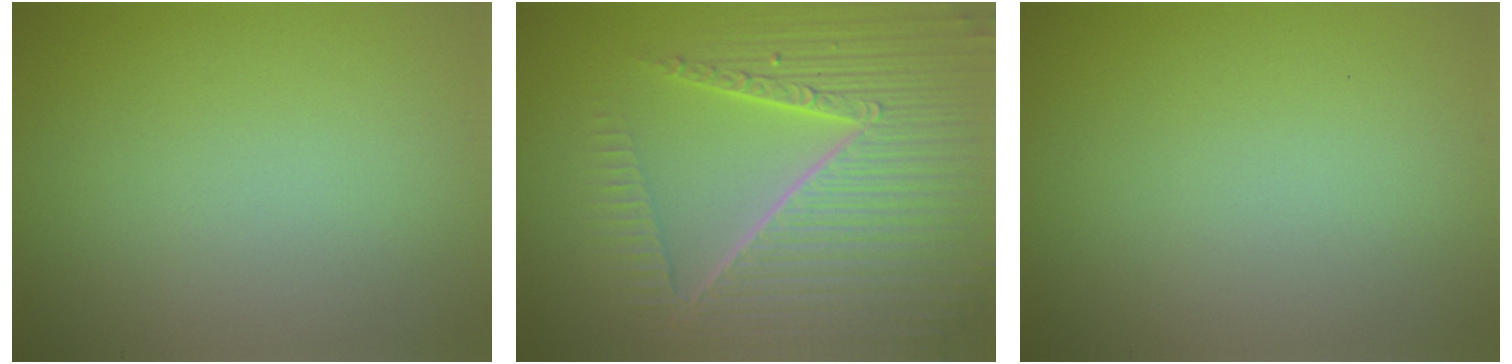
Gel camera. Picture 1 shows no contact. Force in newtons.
{"total": 10.0, "press": 6.5, "slide": 7.6}
{"total": 0.0}